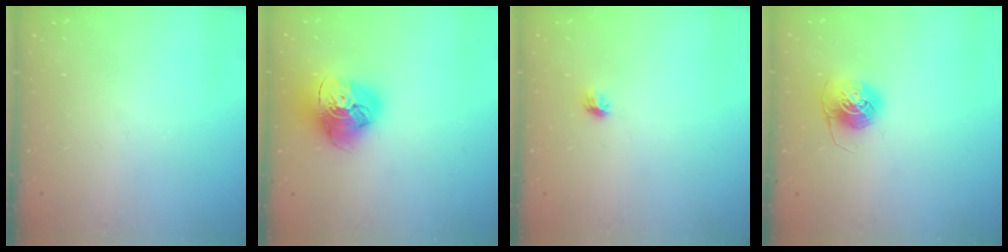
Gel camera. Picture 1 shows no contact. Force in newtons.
{"total": 16.7, "press": 16.6, "slide": 1.8}
{"total": 4.2, "press": 4.1, "slide": 1.0}
{"total": 7.1, "press": 7.1, "slide": 0.5}